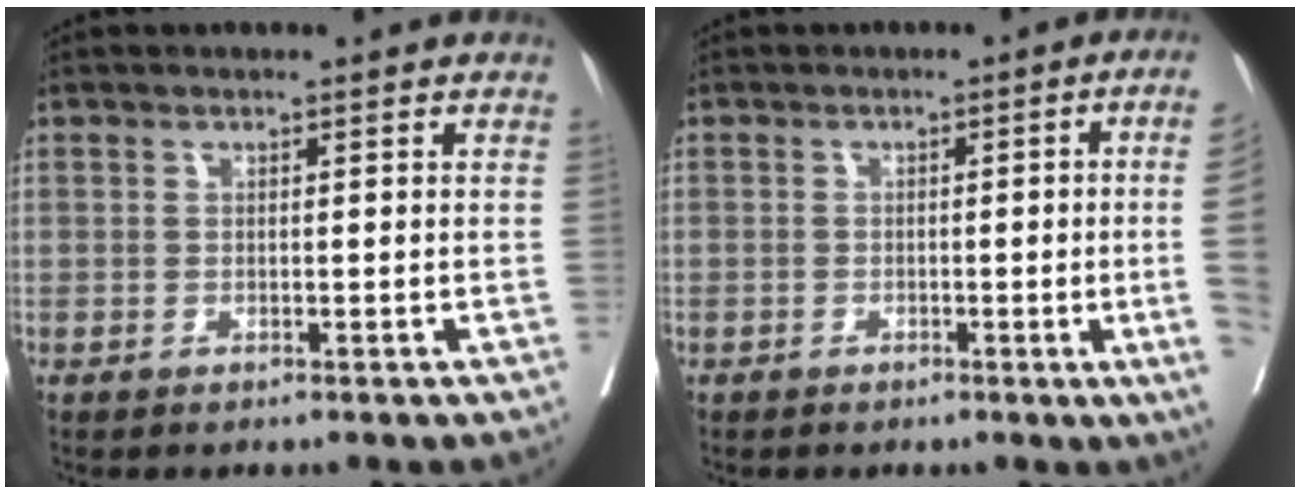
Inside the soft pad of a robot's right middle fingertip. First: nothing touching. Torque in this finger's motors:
{"motor_torque": [0.42, -0.29, -0.95, -0.21]}